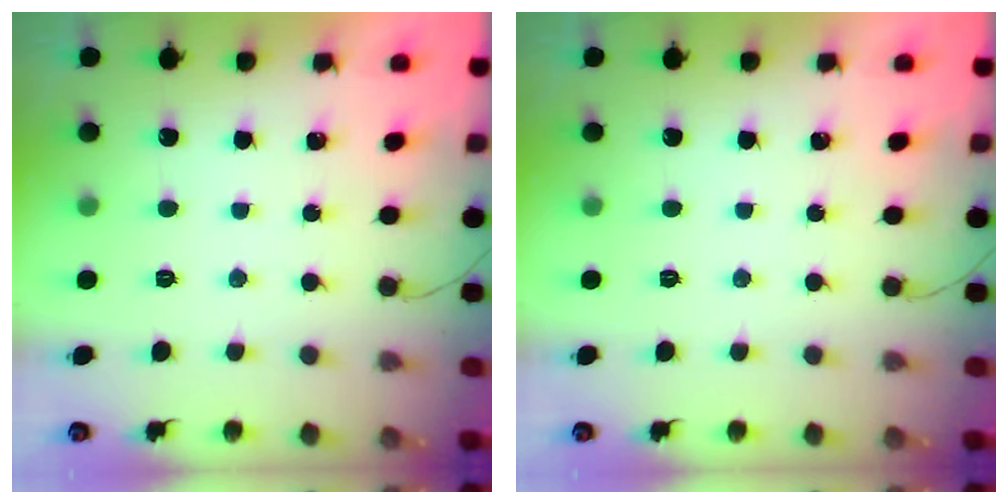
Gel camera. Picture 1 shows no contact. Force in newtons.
{"total": 0.0}